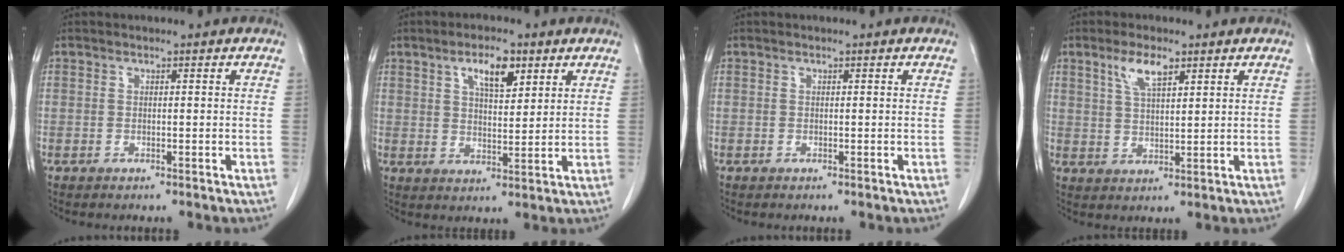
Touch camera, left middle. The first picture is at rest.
{"total": 6.2, "force": [3.3, 2.1, 4.7], "torque": [-0.082, 0.003, 0.056]}
{"total": 0.0}
{"total": 4.9, "force": [2.9, 1.5, 3.7], "torque": [-0.079, 0.005, 0.059]}